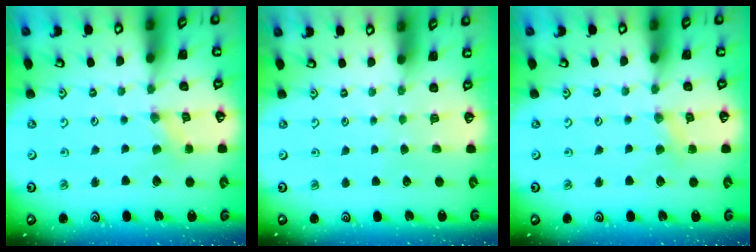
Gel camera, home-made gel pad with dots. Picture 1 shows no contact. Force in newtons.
{"total": 0.0}
{"total": 2.9, "press": 2.9, "slide": 0.5}